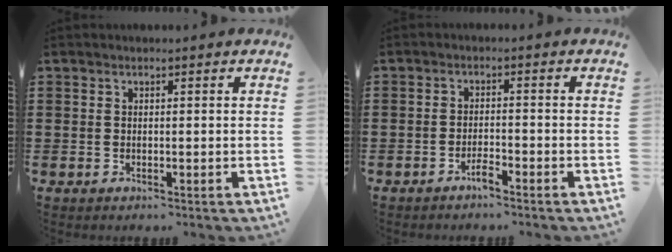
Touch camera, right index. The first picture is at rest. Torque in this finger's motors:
{"motor_torque": [0.99, 1.15, 0.15, 0.05]}